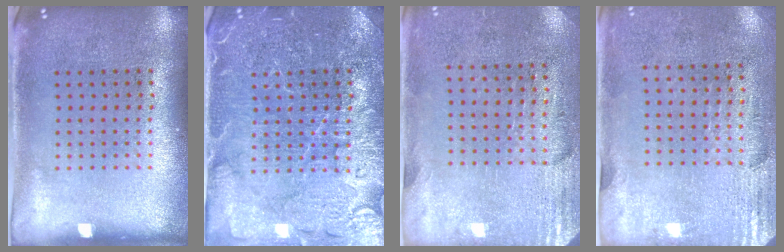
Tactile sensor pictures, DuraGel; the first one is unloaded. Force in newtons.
{"total": 4.4, "press": 4.3, "slide": 1.0}
{"total": 2.8, "press": 2.5, "slide": 1.4}
{"total": 2.9, "press": 2.4, "slide": 1.5}